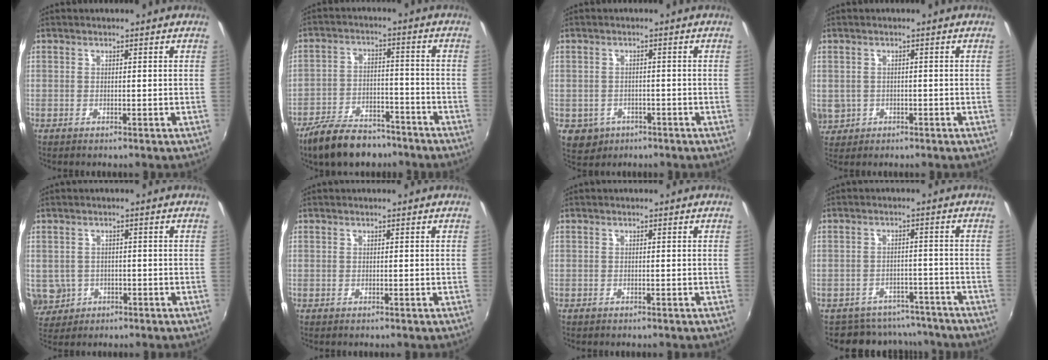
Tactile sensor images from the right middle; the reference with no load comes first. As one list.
[{"total": 13.4, "force": [-10.5, 5.8, 5.9], "torque": [-0.133, 0.000, -0.166]}, {"total": 5.2, "force": [-2.2, 4.5, 1.7], "torque": [-0.044, -0.003, -0.023]}, {"total": 6.6, "force": [-1.1, 6.0, 2.4], "torque": [-0.073, -0.001, -0.006]}, {"total": 6.0, "force": [-1.3, 5.5, 2.0], "torque": [-0.053, -0.002, -0.008]}, {"total": 0.0}, {"total": 0.5, "force": [-0.4, 0.3, 0.0], "torque": [-0.001, -0.002, -0.009]}, {"total": 10.6, "force": [-9.2, 4.9, 1.8], "torque": [-0.044, 0.016, -0.116]}]